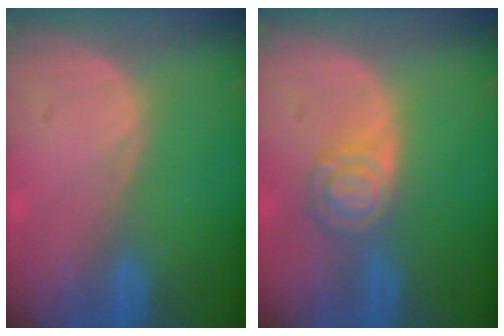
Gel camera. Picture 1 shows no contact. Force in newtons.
{"total": 5.5, "press": 4.8, "slide": 2.6}